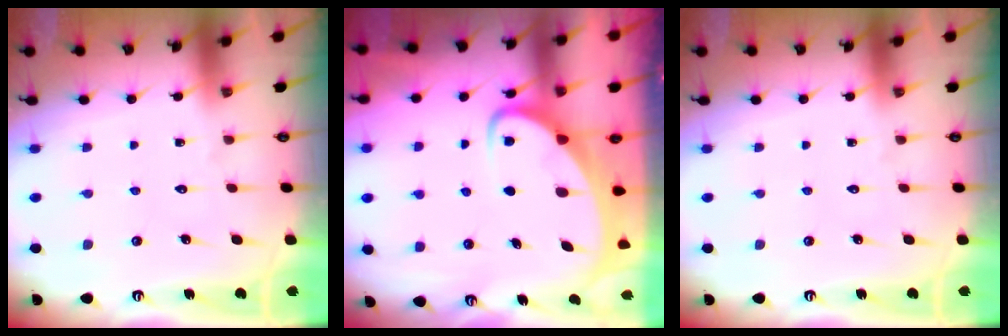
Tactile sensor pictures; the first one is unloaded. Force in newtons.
{"total": 3.7, "press": 3.7, "slide": 0.4}
{"total": 0.0}